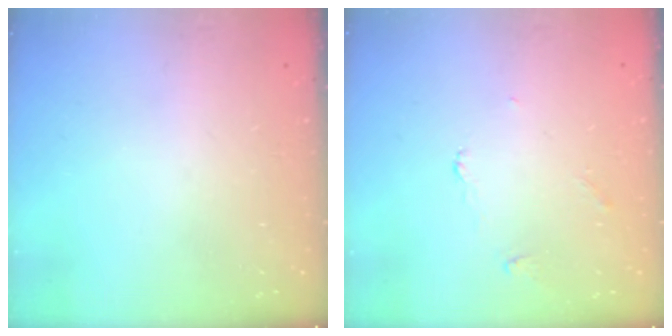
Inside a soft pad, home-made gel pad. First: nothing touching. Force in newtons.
{"total": 2.5, "press": 2.5, "slide": 0.3}